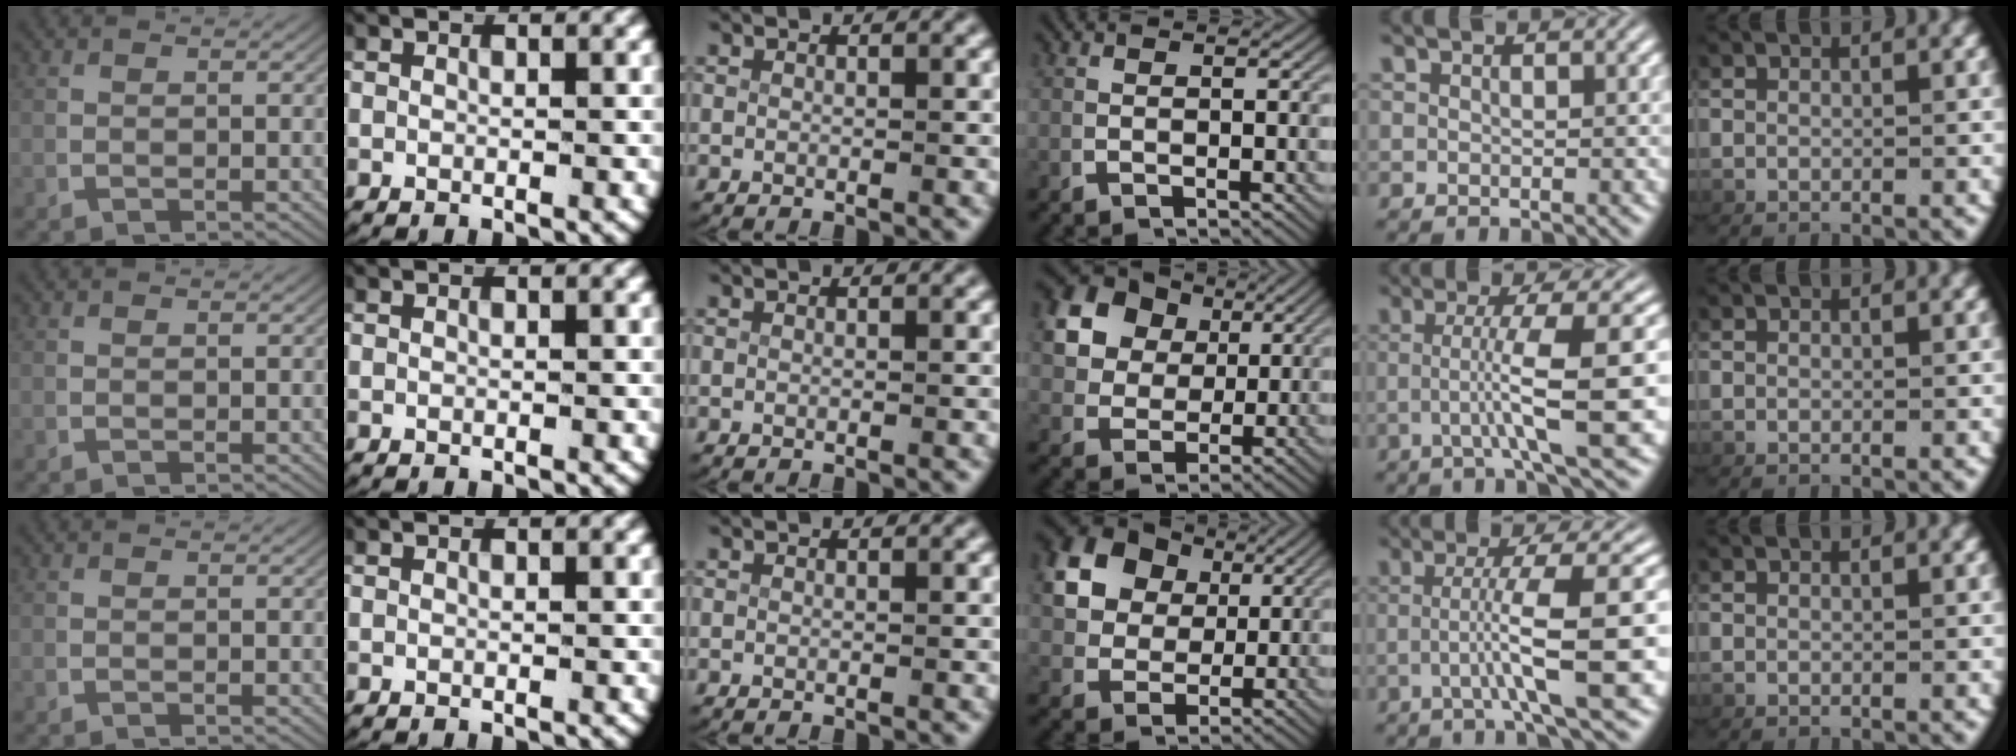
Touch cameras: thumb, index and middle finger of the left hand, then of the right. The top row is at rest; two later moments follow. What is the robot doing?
{"motion": "grasp_and_lifting", "object": "card"}